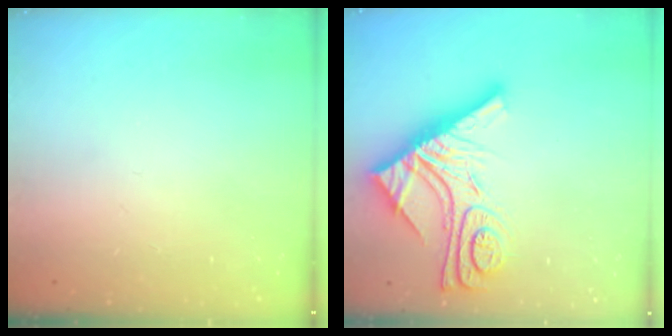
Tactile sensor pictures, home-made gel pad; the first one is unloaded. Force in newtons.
{"total": 21.9, "press": 21.8, "slide": 2.1}